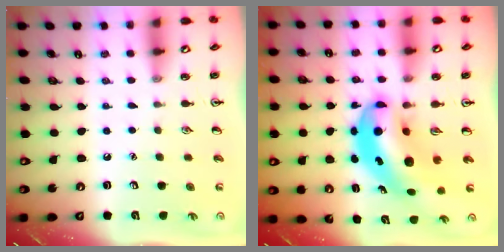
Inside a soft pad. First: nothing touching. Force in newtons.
{"total": 10.3, "press": 9.8, "slide": 3.1}